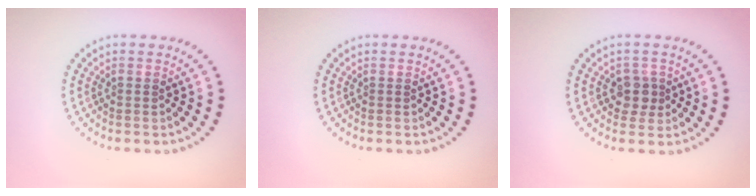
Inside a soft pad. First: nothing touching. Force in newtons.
{"total": 0.0}
{"total": 2.0, "press": 1.8, "slide": 0.8}